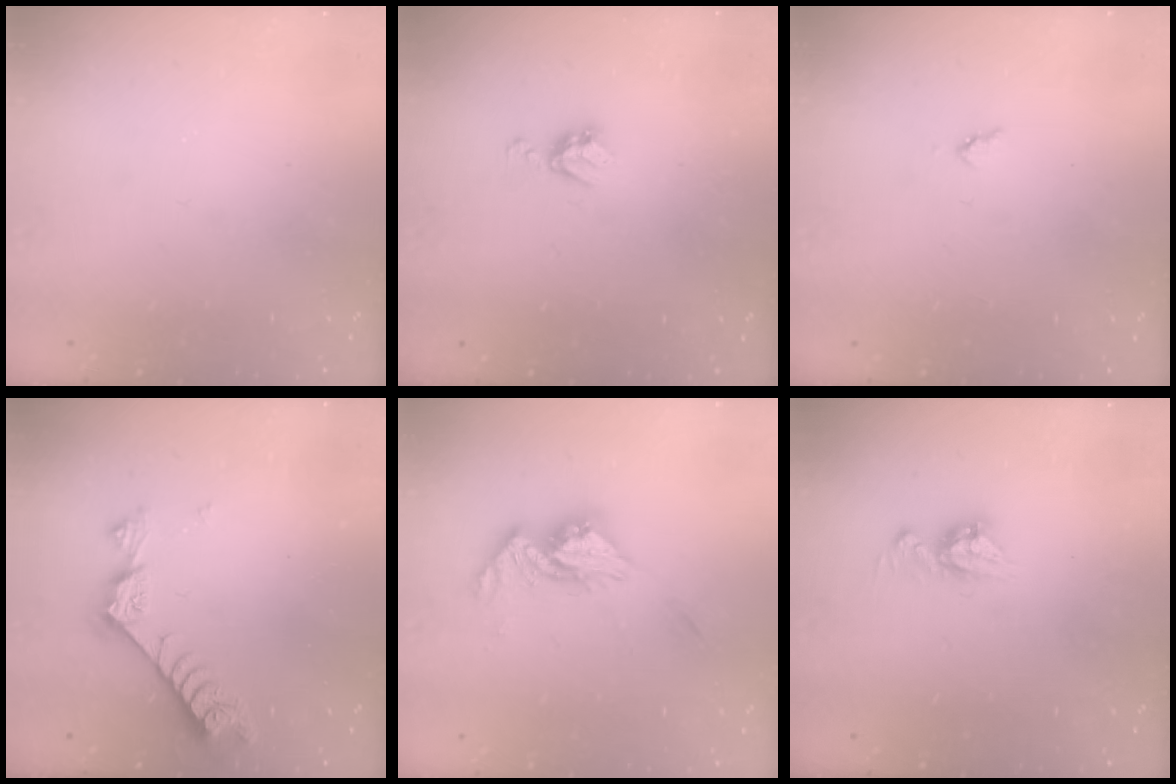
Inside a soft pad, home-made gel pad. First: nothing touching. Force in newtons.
{"total": 5.6, "press": 5.6, "slide": 0.5}
{"total": 3.0, "press": 3.0, "slide": 0.3}
{"total": 8.5, "press": 8.4, "slide": 1.4}
{"total": 12.3, "press": 12.3, "slide": 1.3}
{"total": 8.0, "press": 8.0, "slide": 0.7}